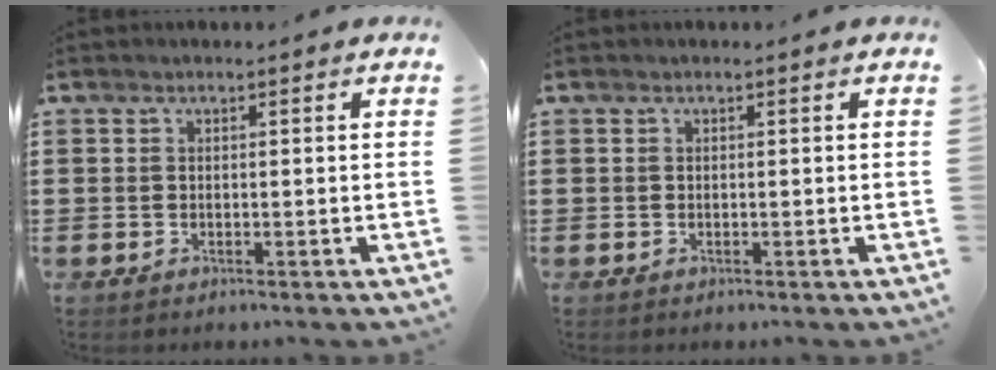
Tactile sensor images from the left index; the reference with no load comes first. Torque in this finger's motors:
{"motor_torque": [0.00, 0.00, 0.02, 0.00]}